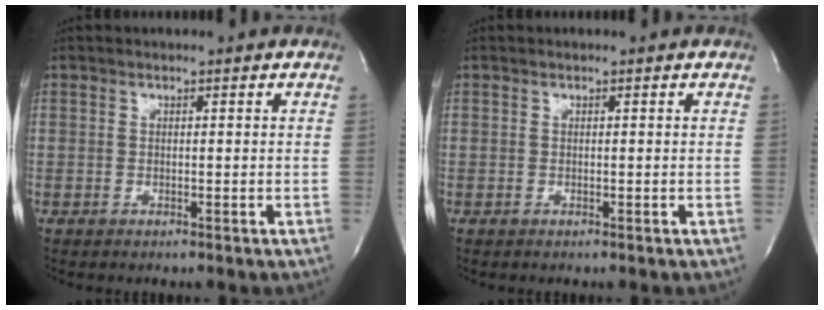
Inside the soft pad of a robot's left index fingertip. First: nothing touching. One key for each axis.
{"total": 0.0}